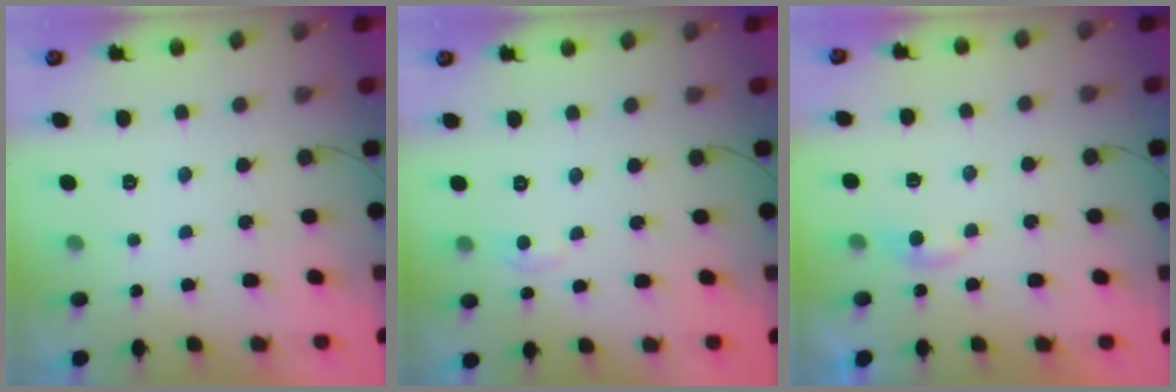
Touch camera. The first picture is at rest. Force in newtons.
{"total": 5.8, "press": 5.8, "slide": 0.7}
{"total": 3.9, "press": 3.8, "slide": 0.4}